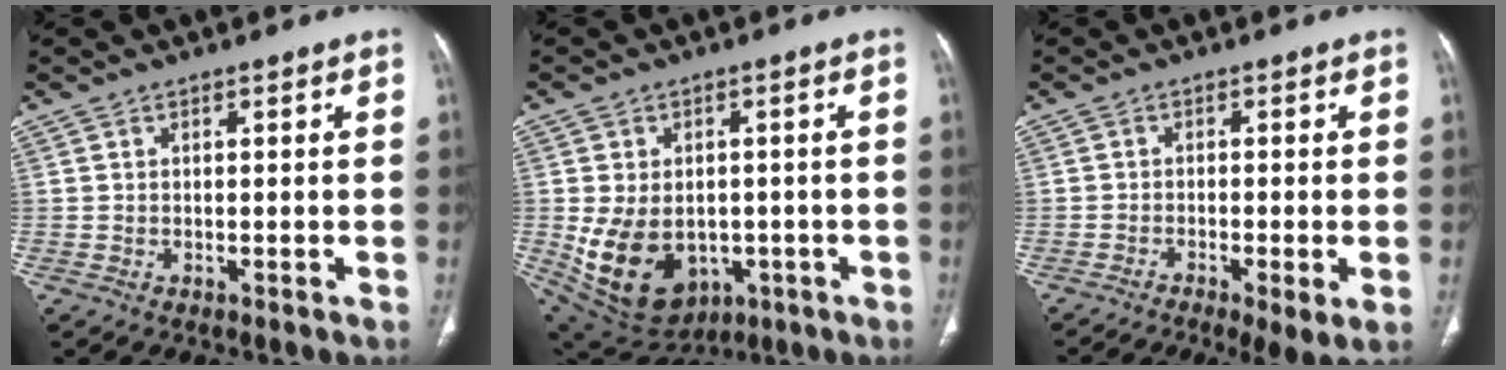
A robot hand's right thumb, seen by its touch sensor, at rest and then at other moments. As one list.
[{"total": 15.5, "force": [-3.1, 11.4, 10.0], "torque": [-0.169, 0.002, -0.015]}, {"total": 10.3, "force": [-6.0, 2.5, 8.0], "torque": [-0.136, -0.002, -0.094]}]